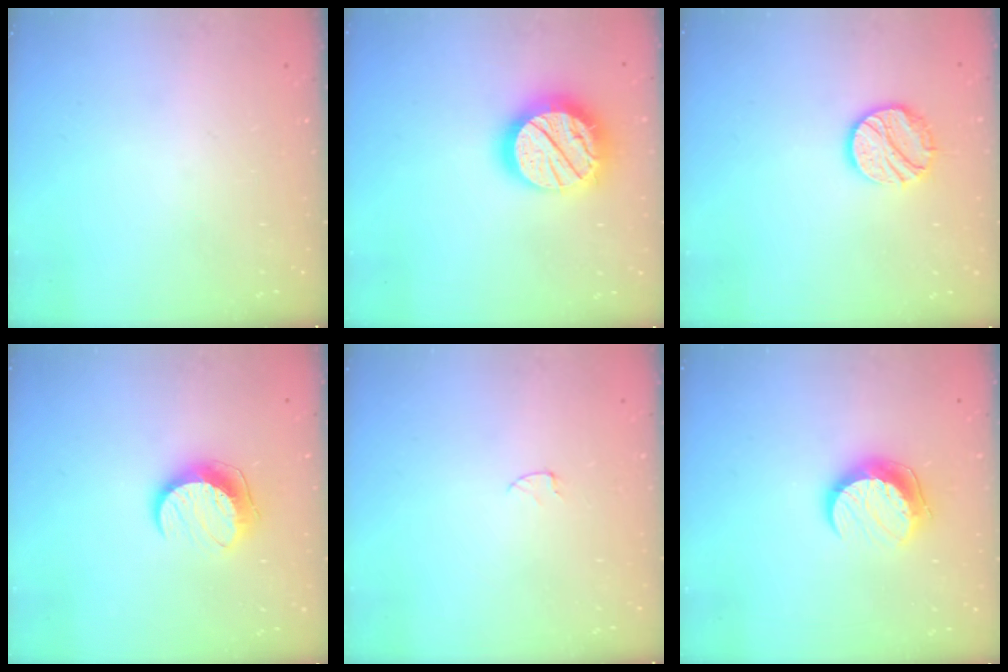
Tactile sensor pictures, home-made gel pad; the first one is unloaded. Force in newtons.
{"total": 22.6, "press": 22.6, "slide": 1.8}
{"total": 10.2, "press": 10.2, "slide": 0.9}
{"total": 10.0, "press": 10.0, "slide": 0.4}
{"total": 2.5, "press": 2.5, "slide": 0.2}
{"total": 10.4, "press": 10.3, "slide": 1.1}